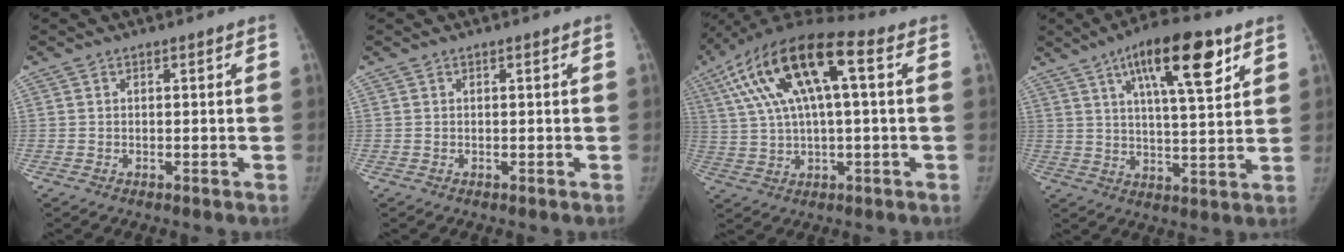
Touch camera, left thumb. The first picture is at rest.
{"total": 0.0}
{"total": 18.9, "force": [5.5, 6.5, 16.9], "torque": [-0.331, 0.031, 0.092]}
{"total": 15.5, "force": [7.8, 4.5, 12.6], "torque": [-0.179, -0.026, 0.123]}